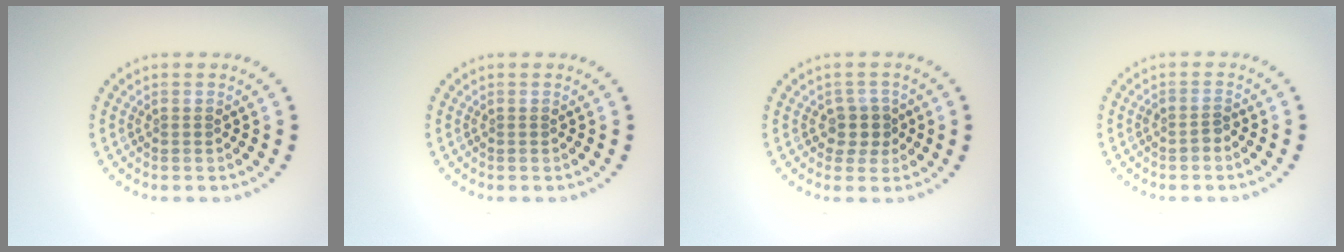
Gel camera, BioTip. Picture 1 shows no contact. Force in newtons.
{"total": 0.0}
{"total": 2.2, "press": 1.7, "slide": 1.3}
{"total": 1.1, "press": 0.9, "slide": 0.7}